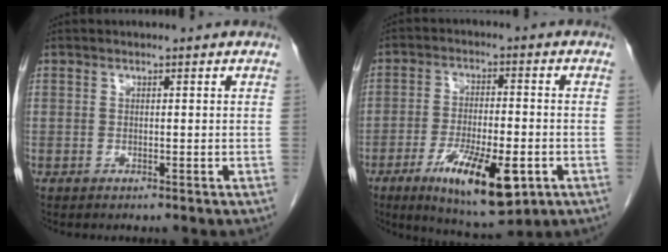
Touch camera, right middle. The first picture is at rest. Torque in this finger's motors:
{"motor_torque": [1.15, -0.99, 0.25, 0.13]}